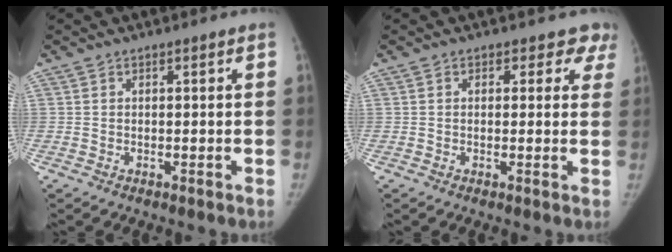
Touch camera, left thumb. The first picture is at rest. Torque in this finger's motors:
{"motor_torque": [-0.10, 0.11, 0.33, 0.35, -0.05]}